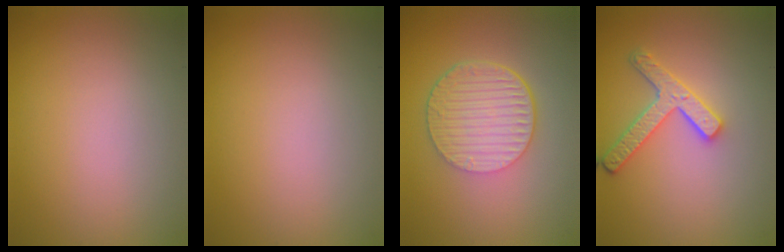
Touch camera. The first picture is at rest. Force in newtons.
{"total": 0.0}
{"total": 6.4, "press": 4.4, "slide": 4.7}
{"total": 3.4, "press": 3.1, "slide": 1.4}